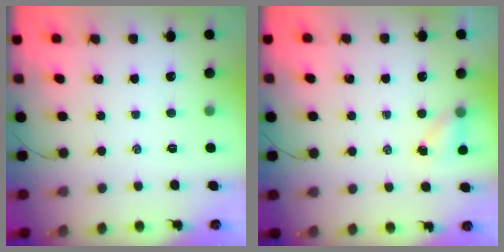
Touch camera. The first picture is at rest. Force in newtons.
{"total": 3.5, "press": 3.3, "slide": 1.0}